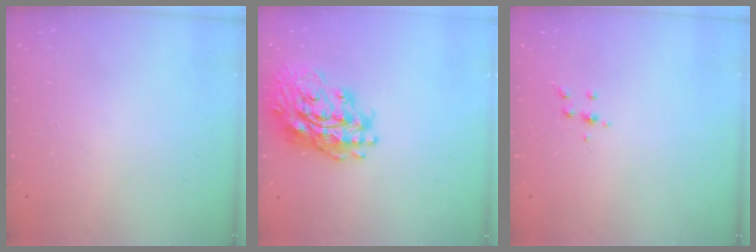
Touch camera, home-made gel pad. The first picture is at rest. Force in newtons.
{"total": 19.4, "press": 19.2, "slide": 3.0}
{"total": 4.8, "press": 4.8, "slide": 0.5}